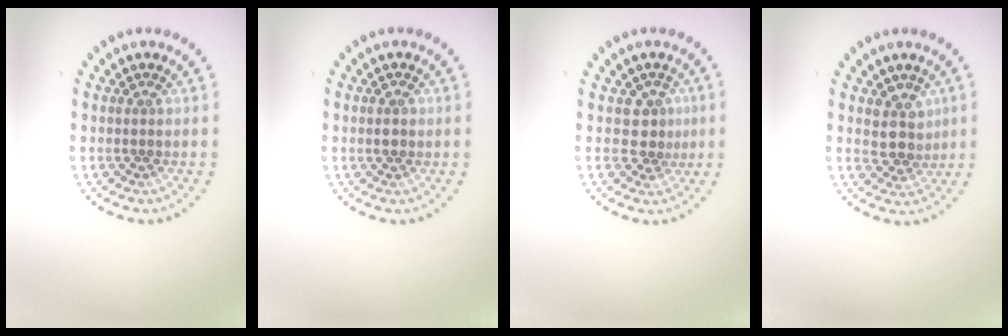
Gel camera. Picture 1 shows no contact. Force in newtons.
{"total": 1.5, "press": 1.5, "slide": 0.2}
{"total": 2.0, "press": 1.8, "slide": 1.0}
{"total": 2.9, "press": 2.4, "slide": 1.5}